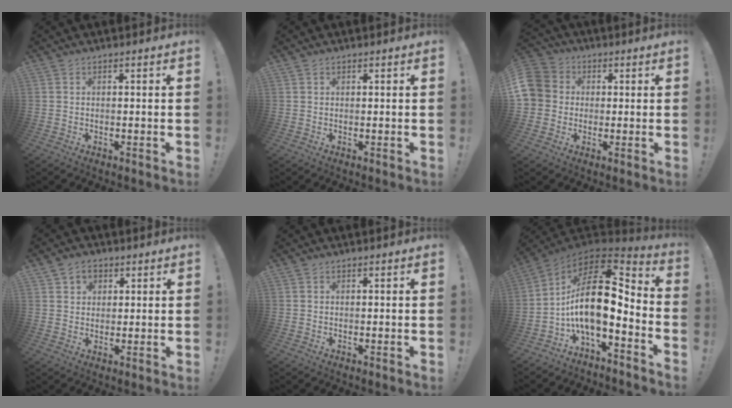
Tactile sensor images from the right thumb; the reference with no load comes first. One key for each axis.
{"total": 0.6, "fx": 0.5, "fy": 0.5, "fz": 0.0, "tx": 0.002, "ty": -0.001, "tz": 0.009}
{"total": 8.6, "fx": 0.4, "fy": 7.9, "fz": 3.4, "tx": -0.065, "ty": 0.010, "tz": 0.010}
{"total": 5.2, "fx": 2.6, "fy": 4.1, "fz": 1.9, "tx": -0.022, "ty": -0.009, "tz": 0.046}
{"total": 0.0}
{"total": 19.5, "fx": 0.0, "fy": 8.7, "fz": 17.4, "tx": -0.321, "ty": -0.004, "tz": 0.002}